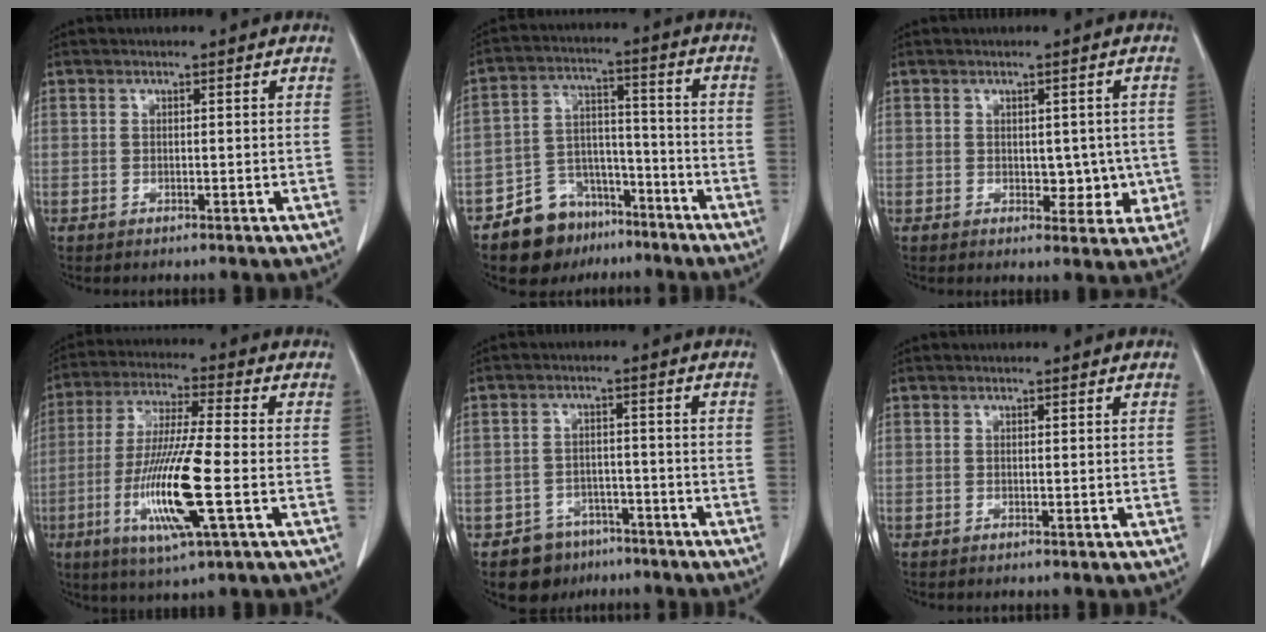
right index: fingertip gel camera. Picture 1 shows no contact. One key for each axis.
{"total": 10.7, "fx": -7.6, "fy": 6.9, "fz": 3.0, "tx": -0.051, "ty": 0.039, "tz": -0.120}
{"total": 4.7, "fx": -0.4, "fy": 3.1, "fz": 3.5, "tx": -0.025, "ty": 0.007, "tz": 0.004}
{"total": 14.5, "fx": -3.9, "fy": 0.6, "fz": 13.9, "tx": -0.281, "ty": -0.021, "tz": -0.075}
{"total": 6.1, "fx": -4.2, "fy": 4.4, "fz": 0.4, "tx": 0.004, "ty": 0.014, "tz": -0.059}
{"total": 0.0}